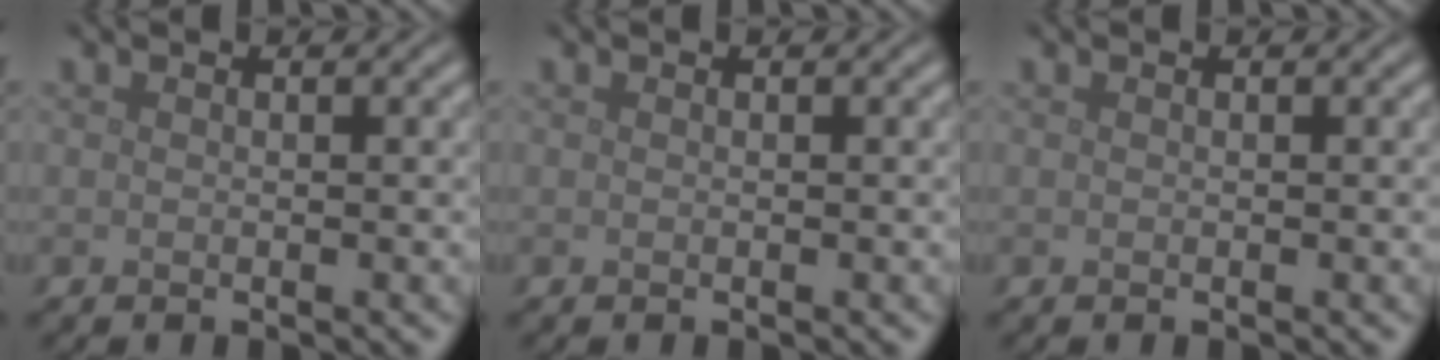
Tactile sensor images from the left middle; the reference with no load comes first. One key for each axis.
{"total": 0.0}
{"total": 0.0}